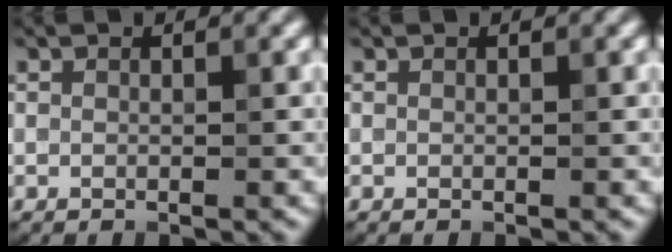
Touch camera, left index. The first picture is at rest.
{"total": 0.0}